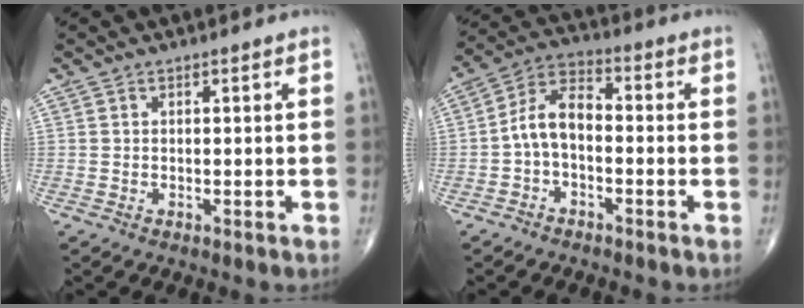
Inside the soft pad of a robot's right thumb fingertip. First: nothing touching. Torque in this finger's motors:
{"motor_torque": [0.90, 0.82, 0.78, -0.10, 0.07]}